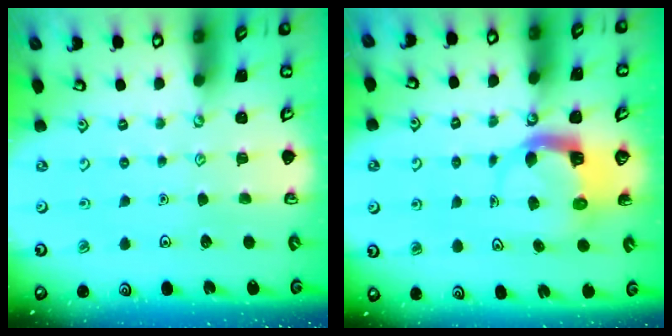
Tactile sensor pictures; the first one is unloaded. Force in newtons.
{"total": 4.8, "press": 4.8, "slide": 0.5}